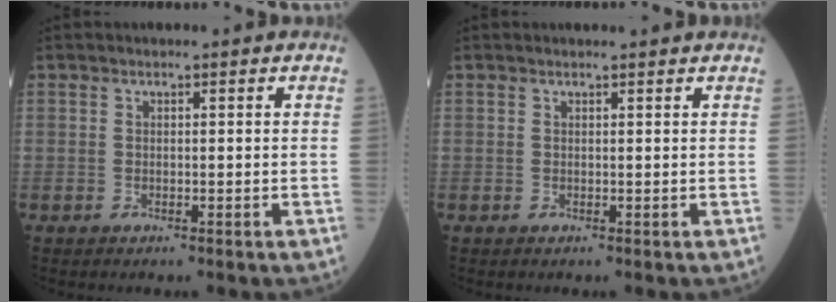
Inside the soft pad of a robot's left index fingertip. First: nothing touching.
{"total": 1.3, "force": [1.3, -0.1, 0.2], "torque": [-0.008, 0.004, 0.018]}